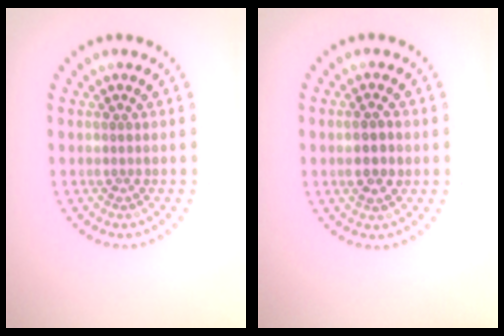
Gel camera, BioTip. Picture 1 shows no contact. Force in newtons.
{"total": 2.1, "press": 2.1, "slide": 0.1}